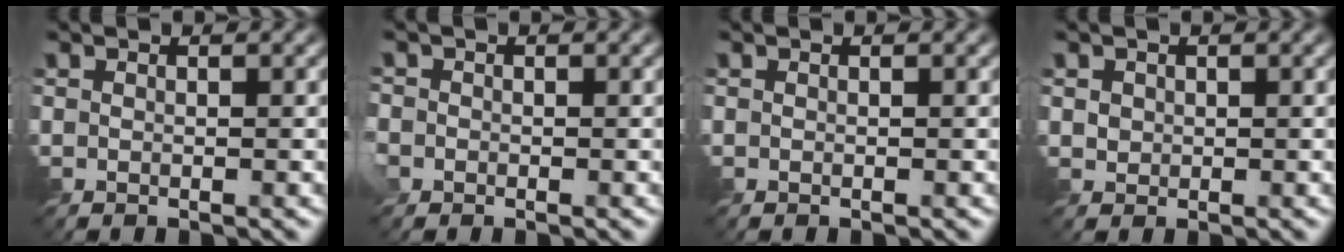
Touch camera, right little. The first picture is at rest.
{"total": 3.4, "force": [-0.9, 3.0, 1.4], "torque": [-0.052, 0.010, -0.024]}
{"total": 0.0}
{"total": 1.0, "force": [0.3, 0.9, 0.3], "torque": [-0.012, -0.007, 0.014]}